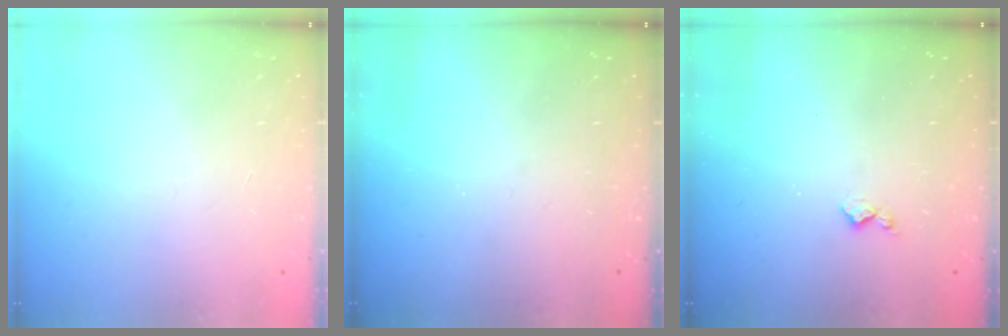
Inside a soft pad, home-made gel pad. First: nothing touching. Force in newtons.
{"total": 0.0}
{"total": 4.6, "press": 4.5, "slide": 0.7}